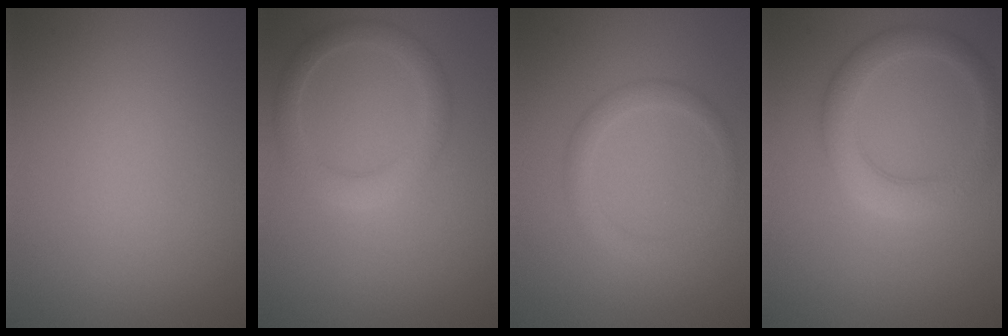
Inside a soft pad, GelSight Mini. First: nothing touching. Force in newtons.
{"total": 2.7, "press": 2.7, "slide": 0.1}
{"total": 1.9, "press": 1.9, "slide": 0.1}
{"total": 3.6, "press": 3.6, "slide": 0.2}